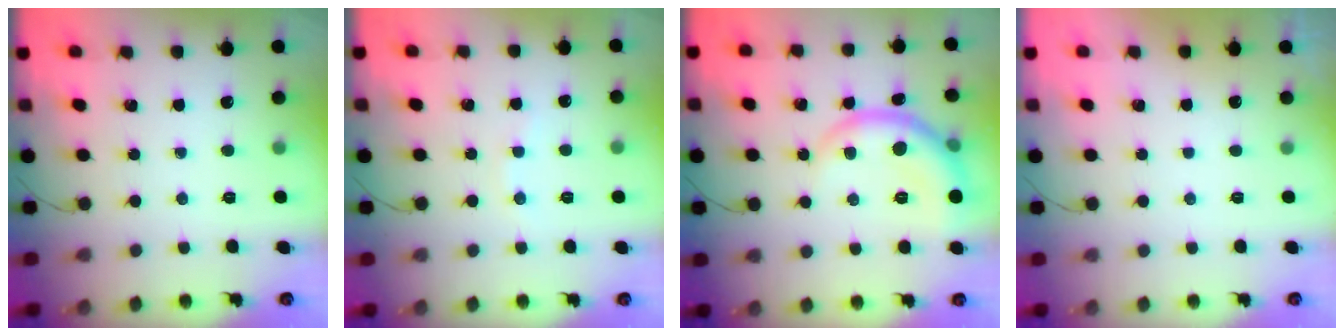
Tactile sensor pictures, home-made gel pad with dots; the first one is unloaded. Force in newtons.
{"total": 2.6, "press": 2.5, "slide": 0.8}
{"total": 9.6, "press": 9.6, "slide": 1.1}
{"total": 3.0, "press": 3.0, "slide": 0.1}